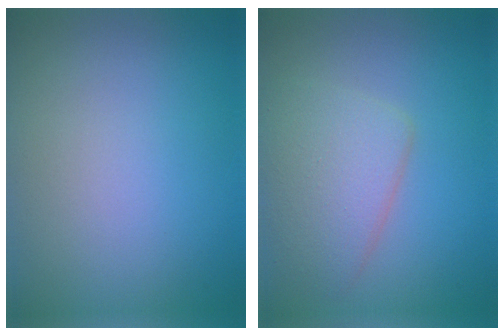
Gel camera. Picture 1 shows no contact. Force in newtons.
{"total": 4.6, "press": 4.6, "slide": 0.4}